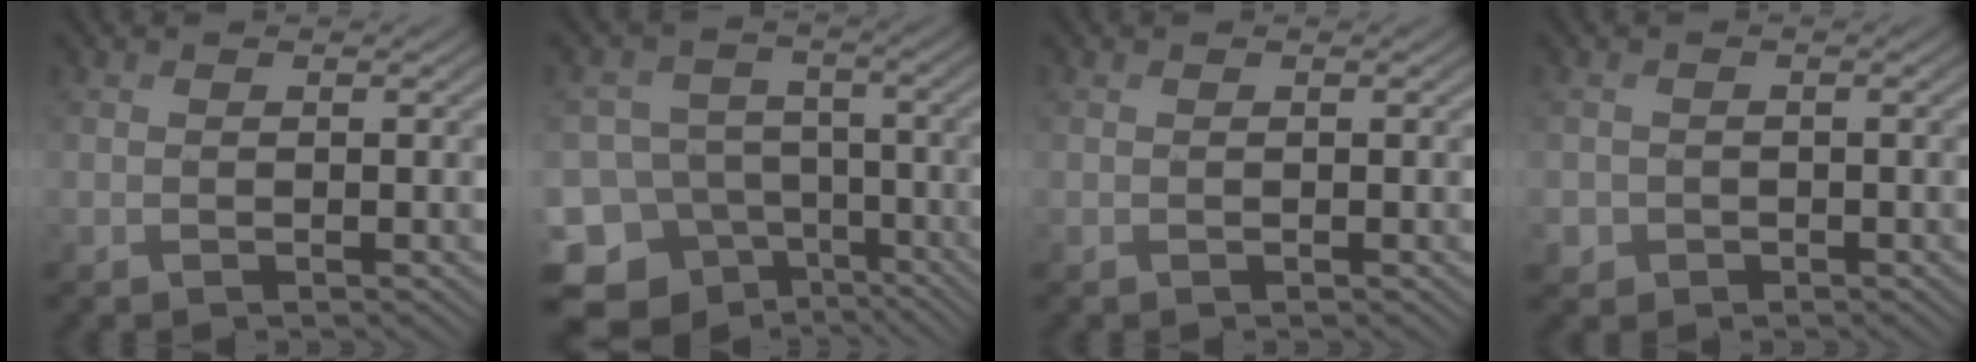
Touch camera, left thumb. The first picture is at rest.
{"total": 15.1, "force": [-10.6, 10.2, 3.5], "torque": [-0.117, -0.035, -0.152]}
{"total": 0.0}
{"total": 1.7, "force": [-0.7, 1.5, 0.2], "torque": [-0.001, -0.007, -0.017]}